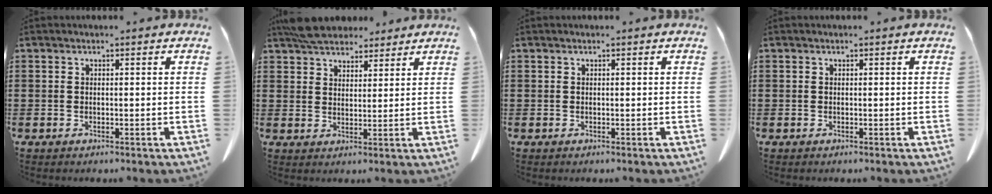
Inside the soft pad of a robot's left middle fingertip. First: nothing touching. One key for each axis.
{"total": 5.7, "fx": 5.1, "fy": 1.8, "fz": 1.6, "tx": -0.047, "ty": -0.006, "tz": 0.100}
{"total": 0.0}
{"total": 0.0}